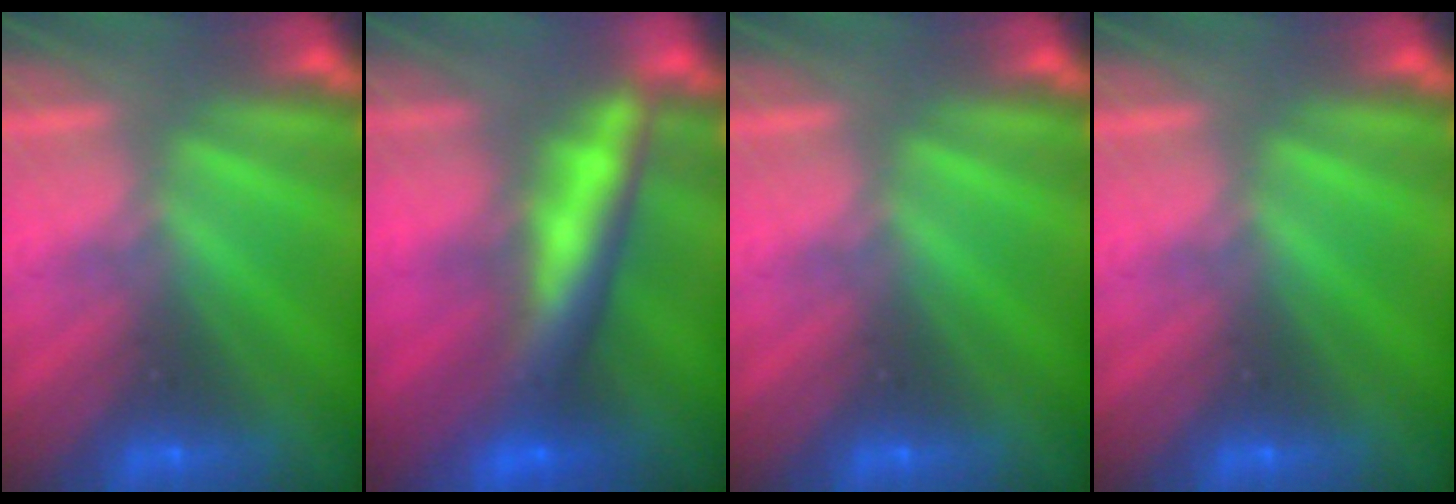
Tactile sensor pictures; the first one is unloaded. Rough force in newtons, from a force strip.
{"total": 9.0}
{"total": 0.0}
{"total": 0.0}